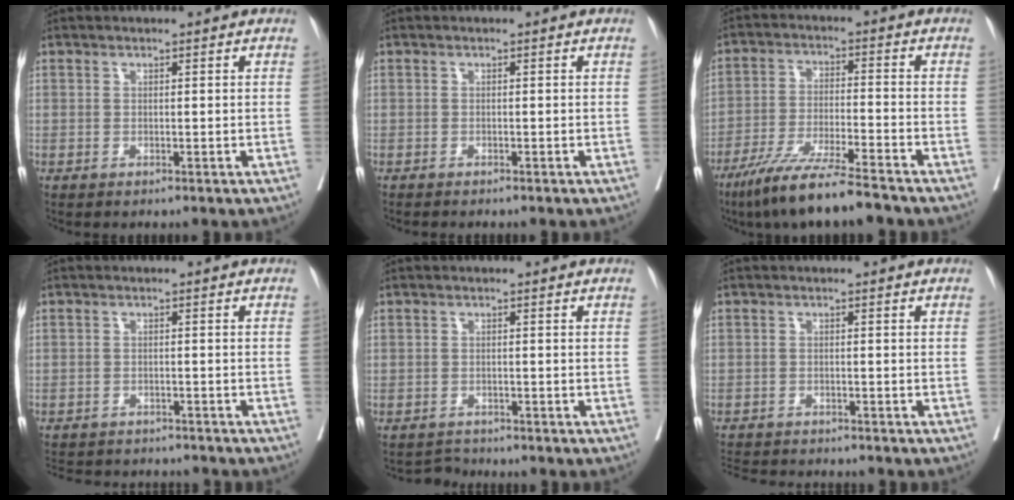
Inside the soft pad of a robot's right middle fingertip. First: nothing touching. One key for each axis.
{"total": 2.5, "fx": -2.2, "fy": 0.3, "fz": 1.1, "tx": -0.018, "ty": -0.003, "tz": -0.026}
{"total": 11.6, "fx": -9.3, "fy": 0.0, "fz": 6.9, "tx": -0.117, "ty": -0.033, "tz": -0.160}
{"total": 9.8, "fx": -9.1, "fy": 2.9, "fz": 2.4, "tx": -0.047, "ty": 0.003, "tz": -0.117}
{"total": 1.7, "fx": -1.4, "fy": 0.2, "fz": -0.8, "tx": 0.015, "ty": -0.008, "tz": -0.024}
{"total": 7.5, "fx": -7.1, "fy": 1.1, "fz": 2.3, "tx": -0.032, "ty": -0.007, "tz": -0.107}